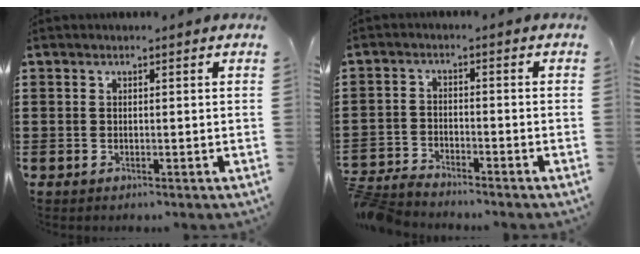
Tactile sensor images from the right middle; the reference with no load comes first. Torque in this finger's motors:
{"motor_torque": [2.14, 0.00, 0.86, 0.21]}